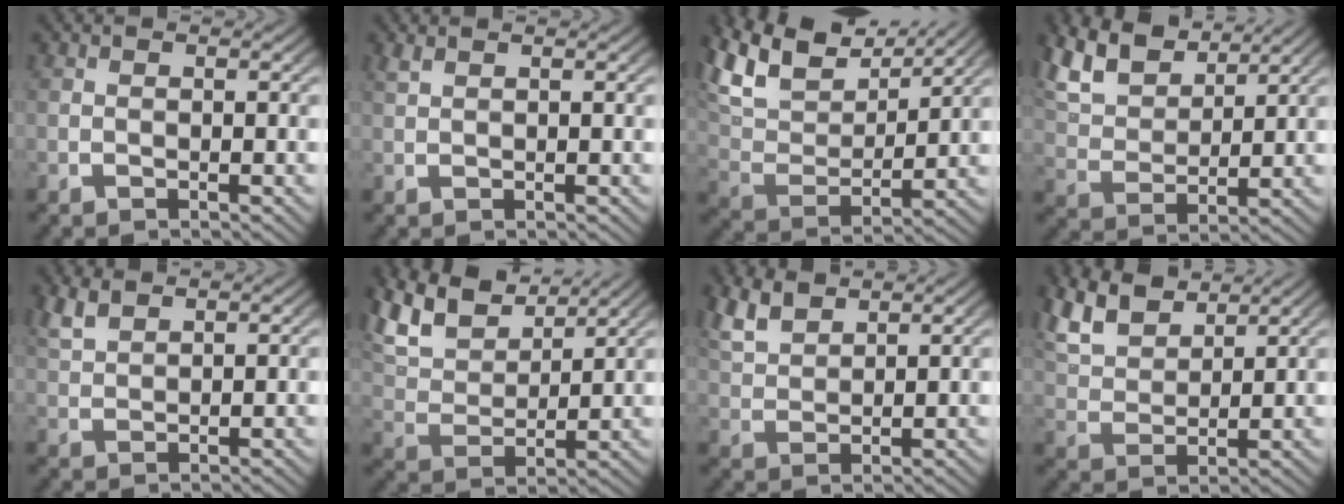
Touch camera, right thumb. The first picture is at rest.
{"total": 0.9, "force": [0.9, 0.0, 0.3], "torque": [-0.009, 0.004, 0.021]}
{"total": 10.0, "force": [6.1, 5.2, 6.0], "torque": [-0.131, 0.009, 0.105]}
{"total": 6.8, "force": [5.1, 2.9, 3.4], "torque": [-0.077, 0.007, 0.099]}
{"total": 2.4, "force": [2.2, 0.6, 0.9], "torque": [-0.019, 0.007, 0.051]}
{"total": 7.5, "force": [5.6, 3.2, 3.9], "torque": [-0.087, 0.009, 0.104]}
{"total": 3.7, "force": [3.2, 1.2, 1.5], "torque": [-0.032, 0.005, 0.071]}
{"total": 5.7, "force": [4.5, 2.2, 2.7], "torque": [-0.062, 0.007, 0.091]}